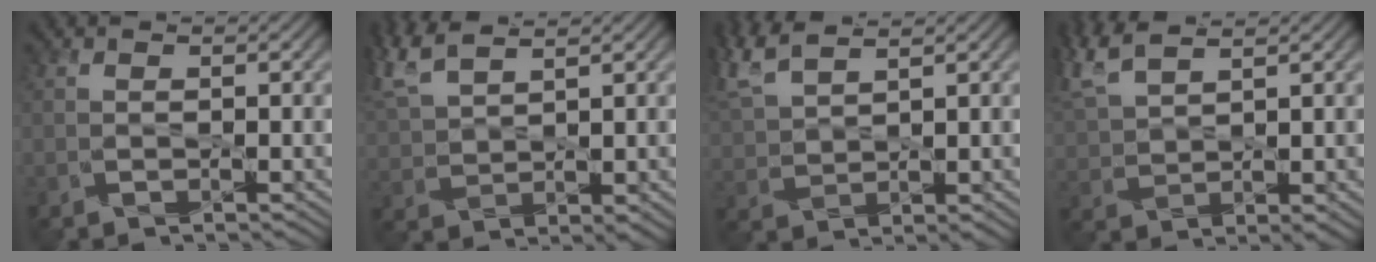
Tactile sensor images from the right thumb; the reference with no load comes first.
{"total": 6.9, "force": [5.1, 1.6, 4.3], "torque": [-0.123, 0.023, 0.103]}
{"total": 6.4, "force": [5.2, 1.1, 3.6], "torque": [-0.104, 0.027, 0.109]}
{"total": 6.7, "force": [4.9, 1.4, 4.4], "torque": [-0.120, 0.025, 0.099]}